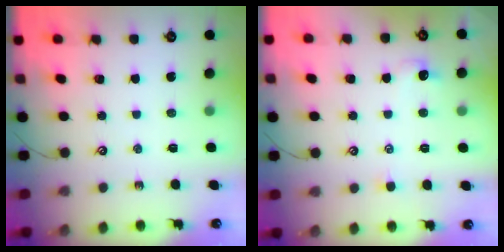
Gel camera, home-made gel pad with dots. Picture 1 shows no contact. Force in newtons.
{"total": 0.5, "press": 0.2, "slide": 0.5}